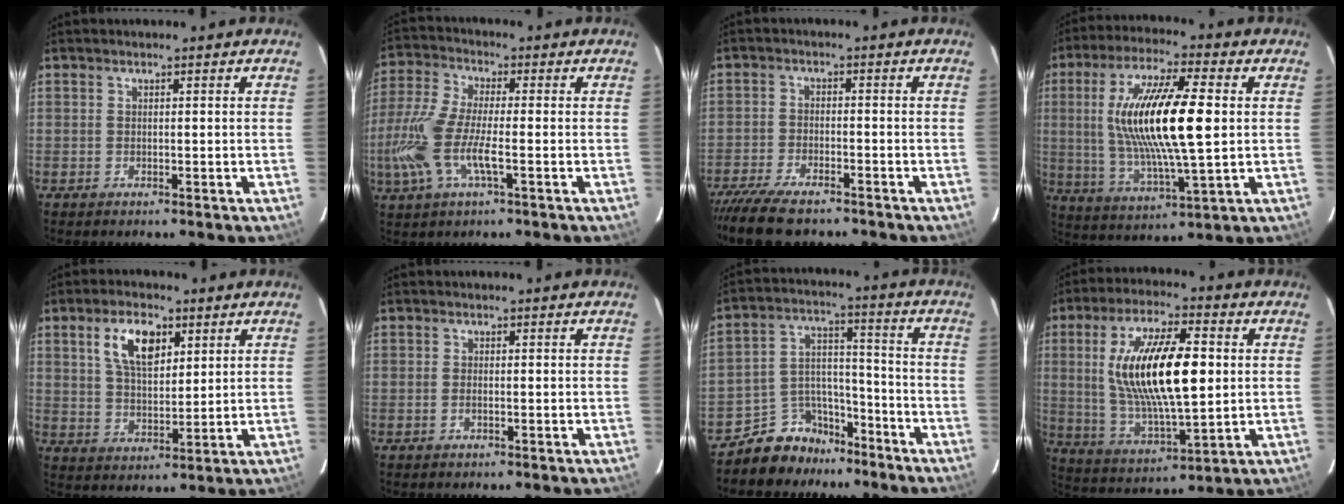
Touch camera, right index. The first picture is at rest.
{"total": 13.3, "force": [-3.3, 3.6, 12.4], "torque": [-0.276, -0.006, -0.068]}
{"total": 10.9, "force": [-9.2, 2.8, 5.1], "torque": [-0.121, -0.031, -0.161]}
{"total": 18.9, "force": [2.1, 3.9, 18.4], "torque": [-0.346, 0.001, 0.044]}
{"total": 9.2, "force": [4.2, 4.5, 6.9], "torque": [-0.127, 0.013, 0.079]}
{"total": 1.0, "force": [-0.4, 0.4, 0.8], "torque": [-0.017, 0.001, -0.008]}
{"total": 10.3, "force": [-8.1, 6.0, 1.6], "torque": [-0.034, 0.059, -0.131]}
{"total": 19.7, "force": [2.7, 6.9, 18.3], "torque": [-0.343, 0.003, 0.060]}